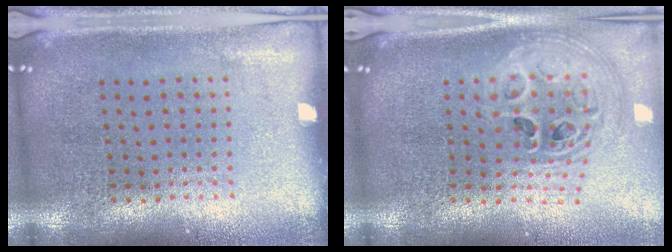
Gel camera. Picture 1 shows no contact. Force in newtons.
{"total": 2.6, "press": 1.9, "slide": 1.8}